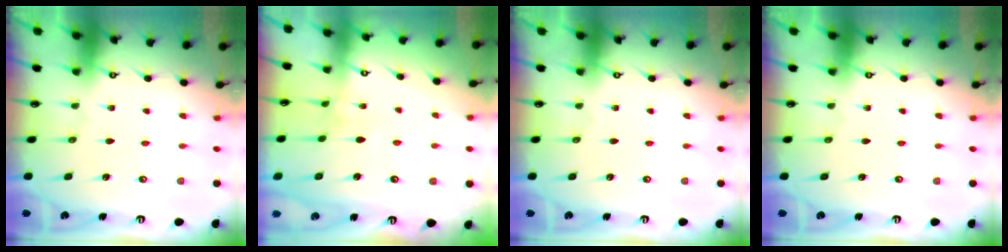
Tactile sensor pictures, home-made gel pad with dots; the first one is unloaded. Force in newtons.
{"total": 3.4, "press": 3.4, "slide": 0.1}
{"total": 0.0}
{"total": 0.0}